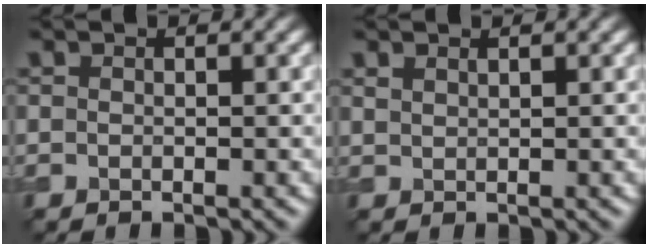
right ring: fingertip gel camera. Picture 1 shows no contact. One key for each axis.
{"total": 0.8, "fx": 0.7, "fy": 0.2, "fz": 0.2, "tx": -0.007, "ty": -0.001, "tz": 0.018}